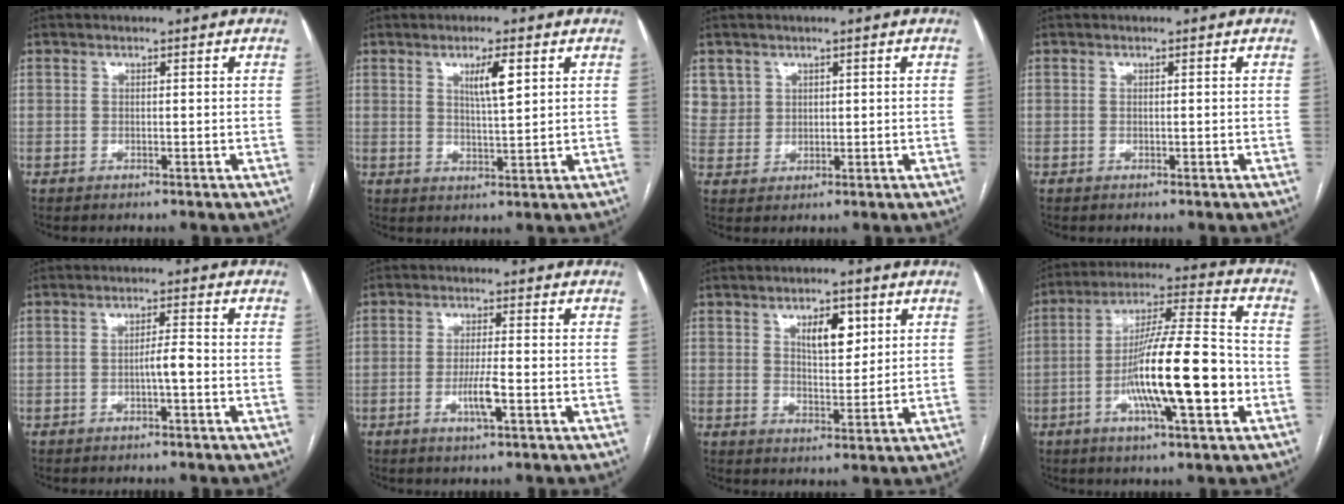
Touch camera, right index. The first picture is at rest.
{"total": 4.6, "force": [2.0, 0.5, 4.1], "torque": [-0.071, -0.003, 0.037]}
{"total": 4.0, "force": [2.1, 3.4, -0.2], "torque": [0.017, 0.004, 0.042]}
{"total": 0.0}
{"total": 2.8, "force": [-0.9, 0.2, 2.6], "torque": [-0.039, 0.003, -0.017]}
{"total": 4.3, "force": [-1.5, 0.1, 4.0], "torque": [-0.077, -0.006, -0.027]}
{"total": 5.9, "force": [2.6, 2.6, 4.6], "torque": [-0.076, 0.002, 0.047]}
{"total": 16.8, "force": [-4.4, 1.7, 16.2], "torque": [-0.281, 0.001, -0.075]}